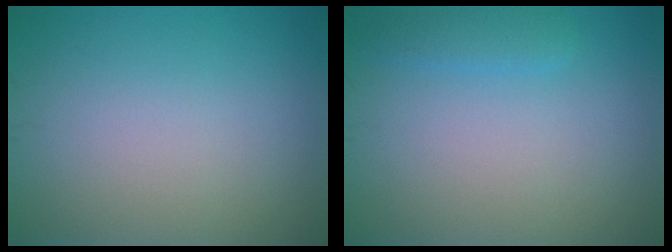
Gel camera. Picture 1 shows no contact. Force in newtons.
{"total": 1.4, "press": 1.4, "slide": 0.1}